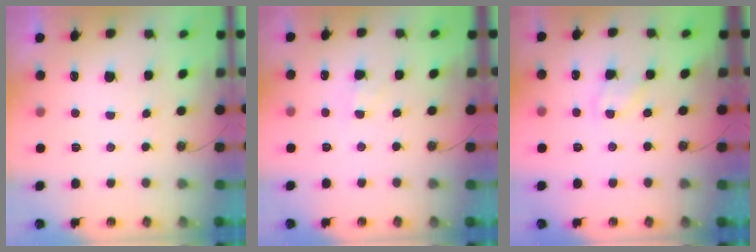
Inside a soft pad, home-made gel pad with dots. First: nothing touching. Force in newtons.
{"total": 4.6, "press": 4.6, "slide": 0.6}
{"total": 2.7, "press": 2.6, "slide": 0.4}